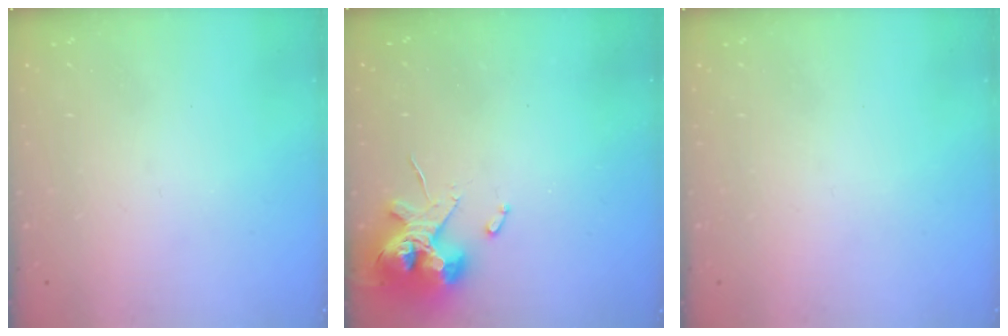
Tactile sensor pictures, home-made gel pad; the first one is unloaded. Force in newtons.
{"total": 12.6, "press": 12.5, "slide": 1.6}
{"total": 0.0}